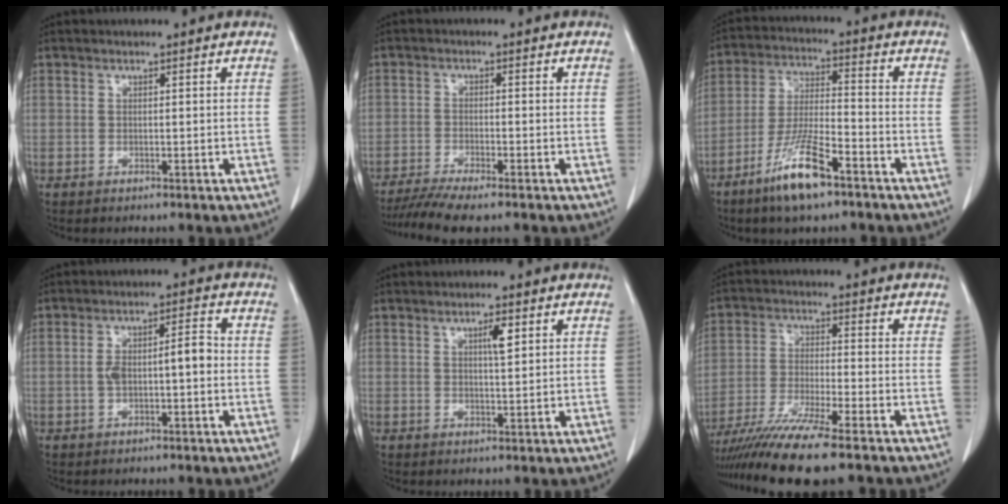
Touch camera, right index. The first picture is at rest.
{"total": 6.7, "force": [-5.6, -0.1, 3.7], "torque": [-0.058, -0.016, -0.094]}
{"total": 10.8, "force": [-6.8, 1.7, 8.2], "torque": [-0.165, -0.018, -0.128]}
{"total": 5.5, "force": [-0.6, 1.7, 5.2], "torque": [-0.098, 0.027, -0.006]}
{"total": 2.7, "force": [1.1, 0.4, 2.4], "torque": [-0.042, 0.000, 0.018]}
{"total": 12.3, "force": [-9.8, -0.7, 7.4], "torque": [-0.126, -0.034, -0.166]}